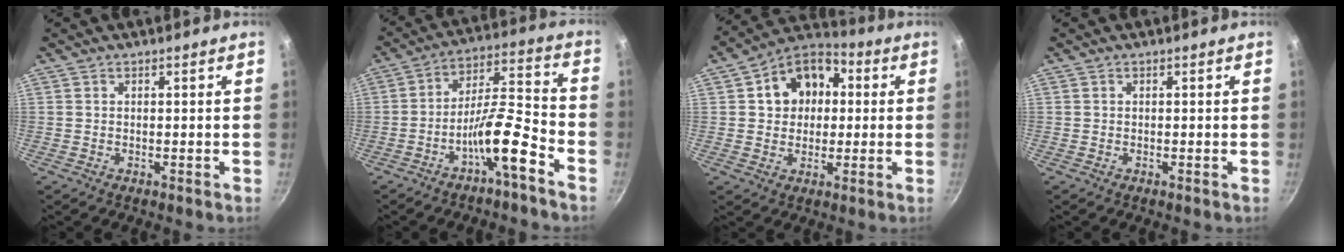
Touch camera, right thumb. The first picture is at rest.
{"total": 11.3, "force": [-6.3, 2.2, 9.2], "torque": [-0.156, 0.054, -0.109]}
{"total": 12.7, "force": [2.3, 10.0, 7.5], "torque": [-0.079, 0.021, 0.019]}
{"total": 0.0}